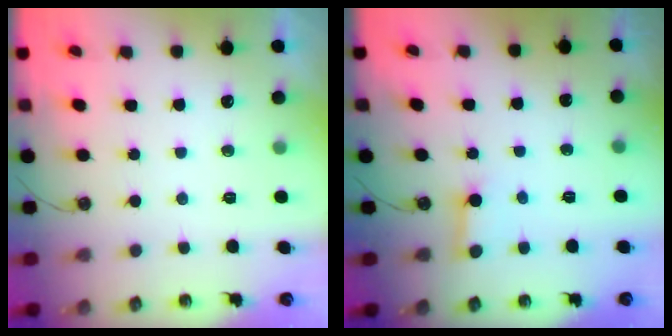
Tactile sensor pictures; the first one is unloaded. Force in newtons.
{"total": 3.0, "press": 3.0, "slide": 0.4}